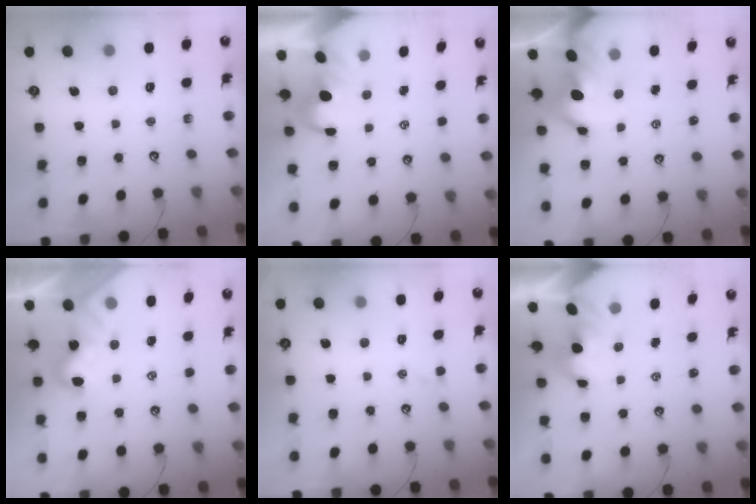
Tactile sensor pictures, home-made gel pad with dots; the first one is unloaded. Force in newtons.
{"total": 1.4, "press": 1.0, "slide": 0.9}
{"total": 5.4, "press": 5.4, "slide": 0.8}
{"total": 2.0, "press": 2.0, "slide": 0.4}
{"total": 0.7, "press": 0.6, "slide": 0.5}
{"total": 1.7, "press": 1.7, "slide": 0.2}